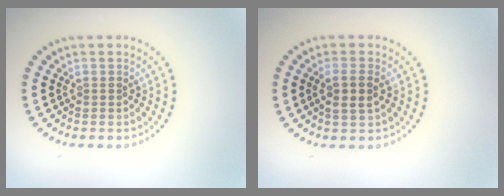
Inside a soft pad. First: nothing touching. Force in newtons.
{"total": 2.1, "press": 2.0, "slide": 0.8}